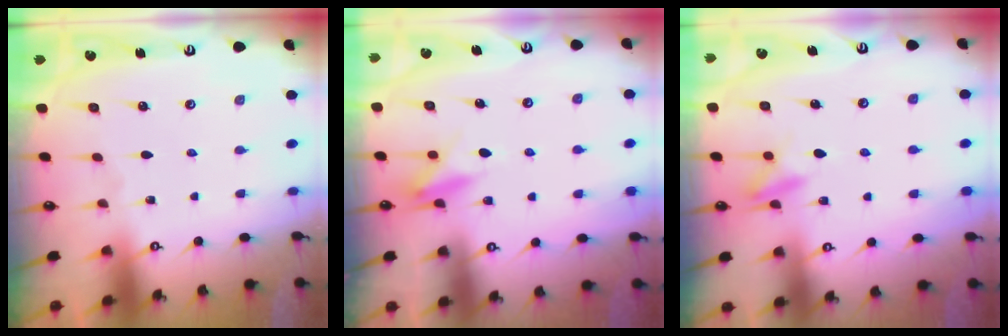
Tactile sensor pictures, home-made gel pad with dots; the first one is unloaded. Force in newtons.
{"total": 8.5, "press": 8.4, "slide": 1.2}
{"total": 8.5, "press": 8.4, "slide": 1.1}